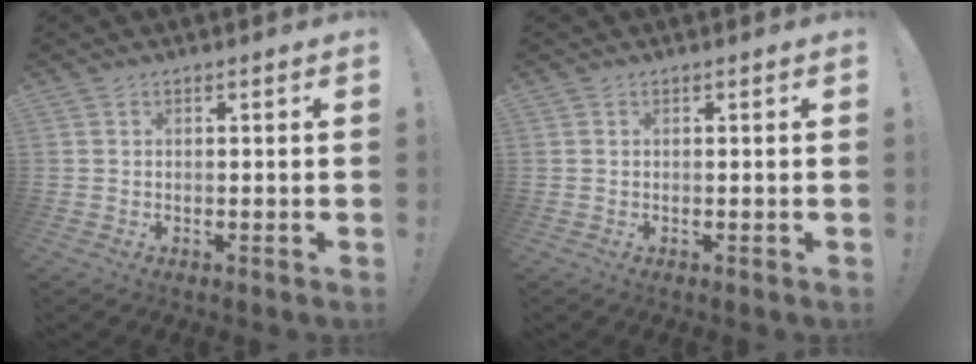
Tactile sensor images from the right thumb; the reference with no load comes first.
{"total": 0.0}